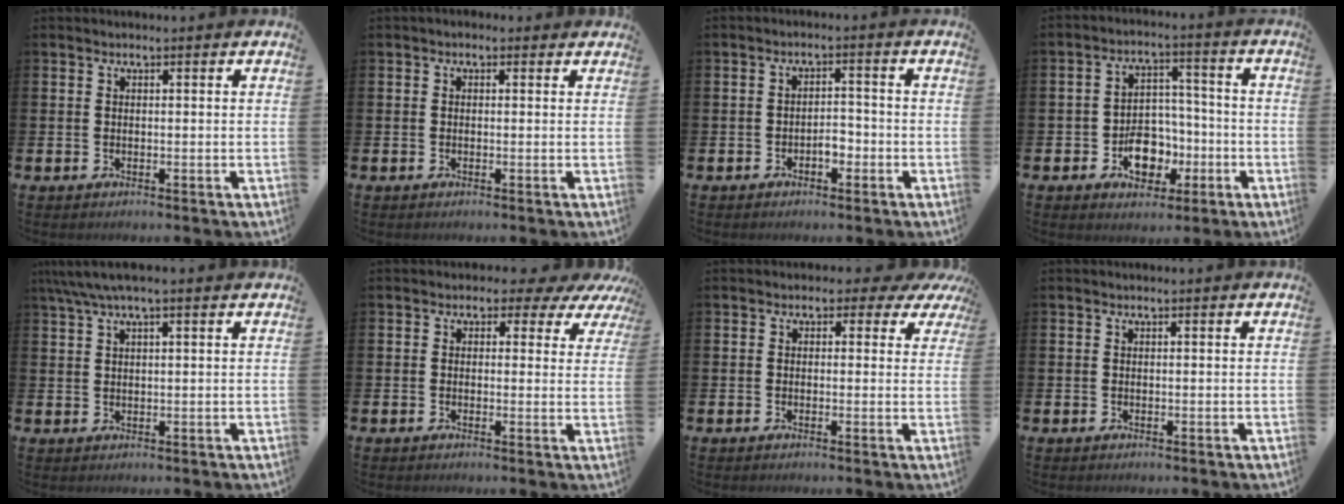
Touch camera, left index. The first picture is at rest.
{"total": 0.5, "force": [-0.1, 0.5, 0.2], "torque": [0.001, 0.004, -0.005]}
{"total": 2.1, "force": [-1.3, 1.2, 1.1], "torque": [-0.023, 0.005, -0.029]}
{"total": 6.9, "force": [-2.6, 5.0, 3.9], "torque": [-0.059, 0.016, -0.046]}
{"total": 3.4, "force": [2.4, 0.6, 2.3], "torque": [-0.050, 0.003, 0.043]}
{"total": 2.0, "force": [0.4, 1.7, 1.0], "torque": [-0.018, -0.001, -0.003]}
{"total": 1.6, "force": [-0.4, 1.3, 0.7], "torque": [-0.018, 0.013, -0.014]}
{"total": 0.0}